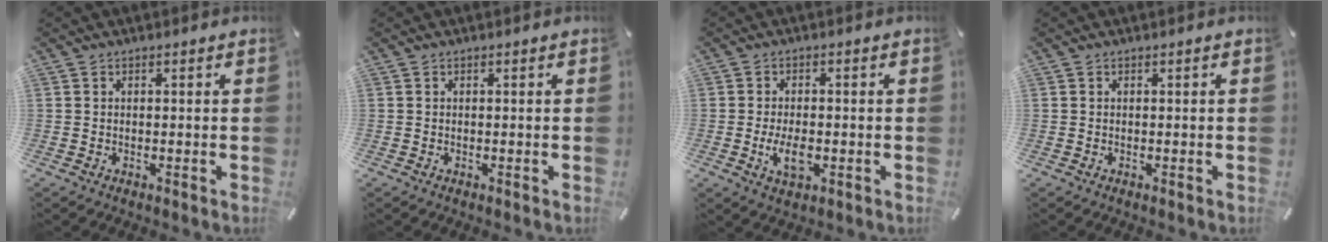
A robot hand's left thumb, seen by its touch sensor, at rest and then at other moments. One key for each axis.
{"total": 0.0}
{"total": 5.4, "fx": -1.3, "fy": 2.8, "fz": 4.4, "tx": -0.102, "ty": -0.002, "tz": -0.025}
{"total": 0.0}